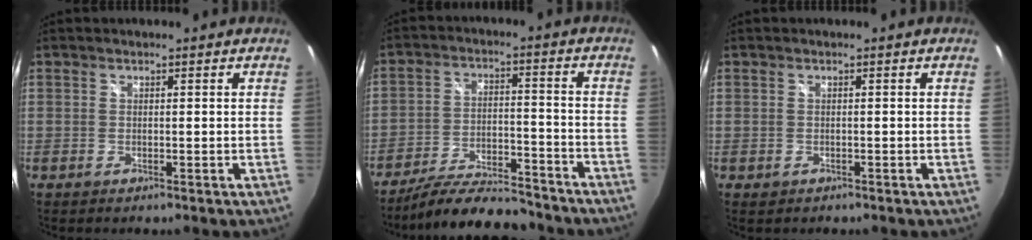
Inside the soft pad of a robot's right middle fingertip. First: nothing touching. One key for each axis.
{"total": 14.3, "fx": -12.8, "fy": 3.2, "fz": 5.5, "tx": -0.113, "ty": -0.001, "tz": -0.195}
{"total": 0.8, "fx": -0.3, "fy": 0.6, "fz": 0.3, "tx": -0.005, "ty": -0.001, "tz": -0.003}